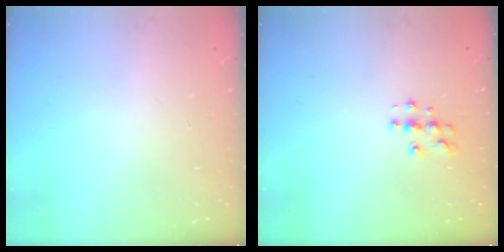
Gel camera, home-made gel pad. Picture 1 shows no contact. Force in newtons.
{"total": 4.5, "press": 4.4, "slide": 0.4}